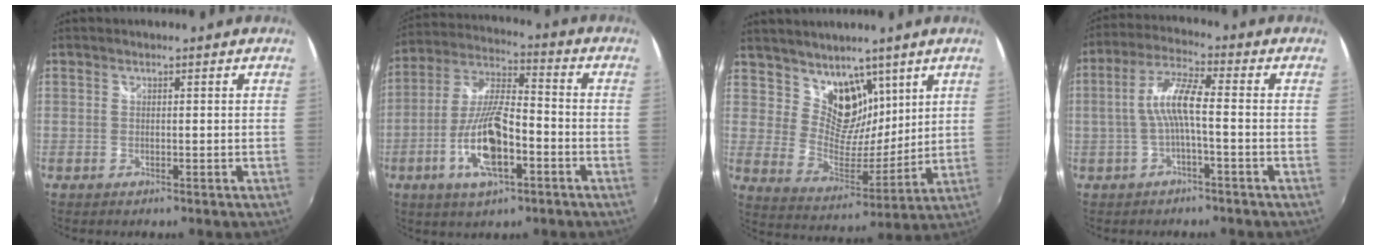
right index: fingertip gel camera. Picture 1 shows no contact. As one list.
[{"total": 13.9, "force": [-5.4, 4.4, 12.0], "torque": [-0.253, -0.006, -0.101]}, {"total": 11.4, "force": [7.5, 7.3, 4.4], "torque": [-0.066, -0.014, 0.143]}, {"total": 7.1, "force": [-1.2, 0.9, 7.0], "torque": [-0.152, 0.012, -0.022]}]